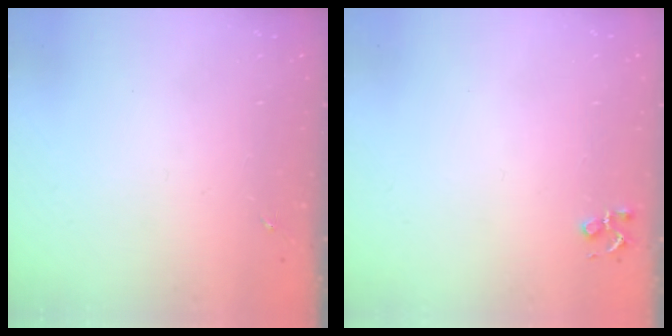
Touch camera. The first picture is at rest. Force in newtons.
{"total": 4.1, "press": 4.1, "slide": 0.5}